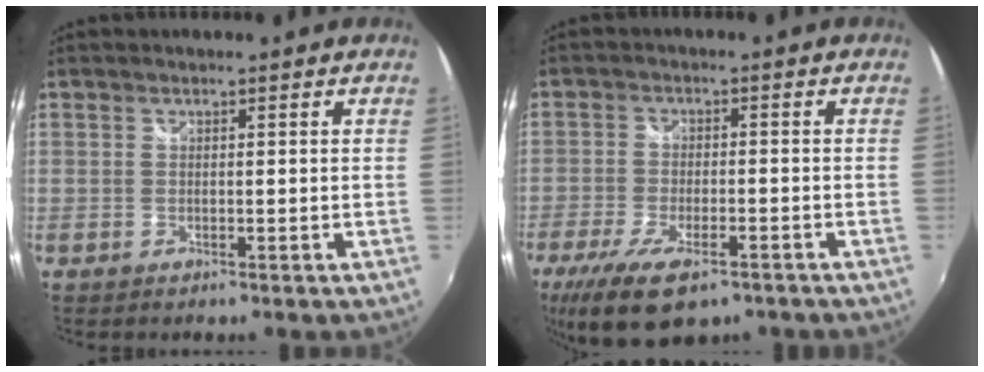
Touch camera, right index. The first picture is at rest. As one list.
[{"total": 13.8, "force": [-9.0, 5.3, 9.0], "torque": [-0.198, -0.044, -0.149]}]